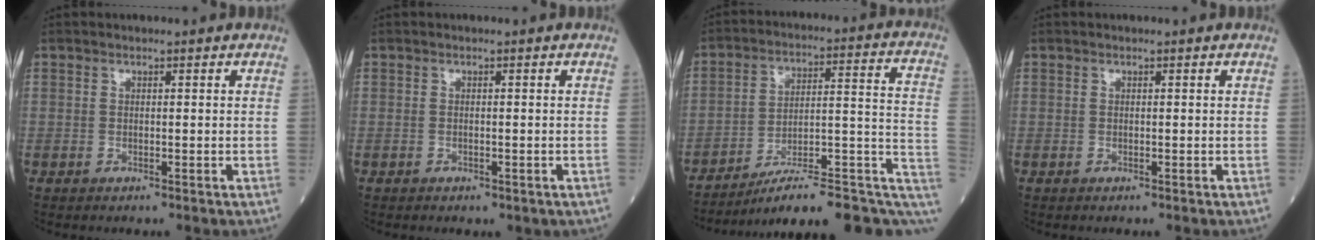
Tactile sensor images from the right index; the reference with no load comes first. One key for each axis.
{"total": 0.9, "fx": -0.5, "fy": 0.6, "fz": 0.5, "tx": -0.009, "ty": -0.001, "tz": -0.001}
{"total": 18.5, "fx": -11.9, "fy": 4.6, "fz": 13.4, "tx": -0.127, "ty": 0.060, "tz": -0.164}
{"total": 0.0}